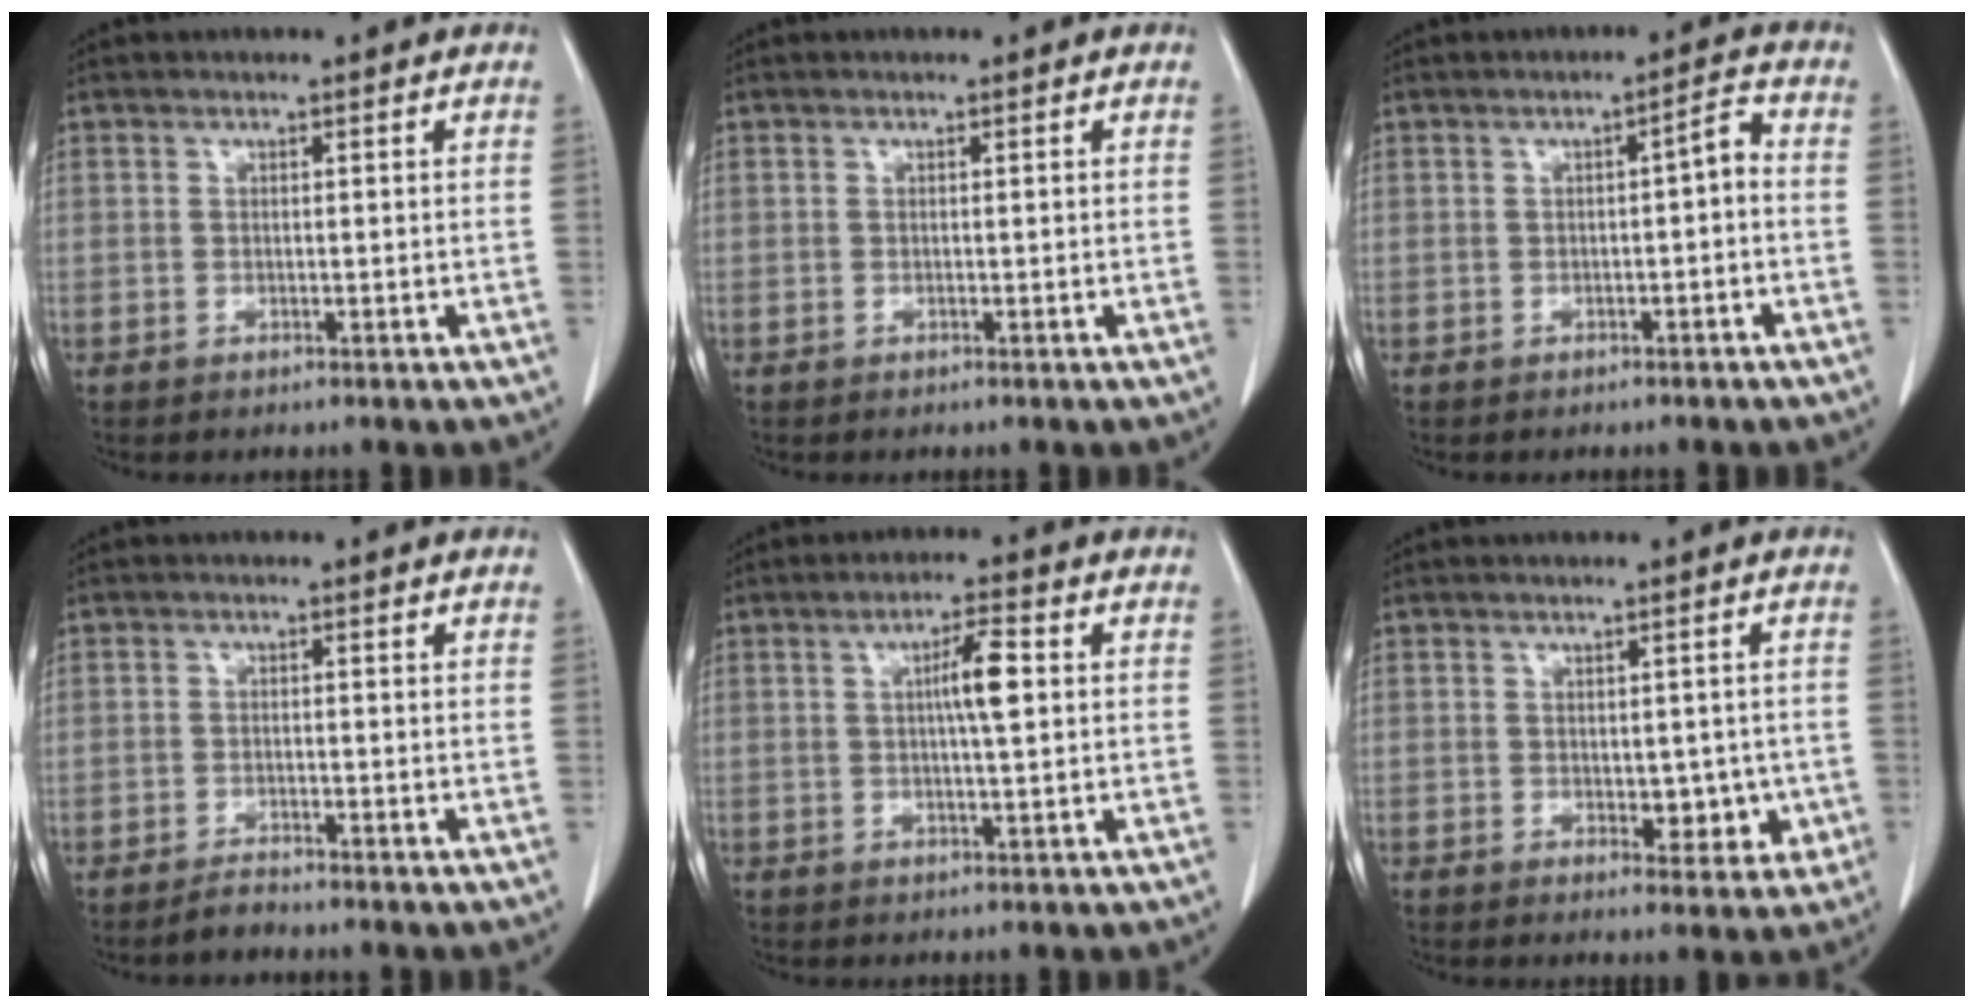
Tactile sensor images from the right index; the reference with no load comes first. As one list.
[{"total": 0.0}, {"total": 2.8, "force": [-0.6, 0.7, 2.6], "torque": [-0.035, 0.013, -0.007]}, {"total": 1.5, "force": [-1.5, 0.1, 0.1], "torque": [0.000, -0.003, -0.025]}, {"total": 5.1, "force": [0.8, 0.4, 5.1], "torque": [-0.087, 0.004, 0.011]}, {"total": 5.3, "force": [-0.7, 3.1, 4.2], "torque": [-0.042, 0.004, 0.001]}]